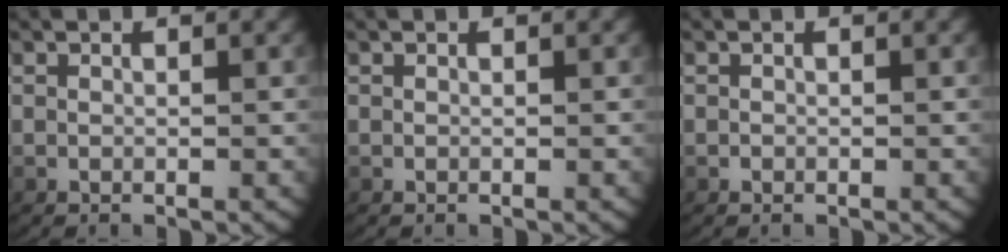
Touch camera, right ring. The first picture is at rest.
{"total": 0.0}
{"total": 0.0}